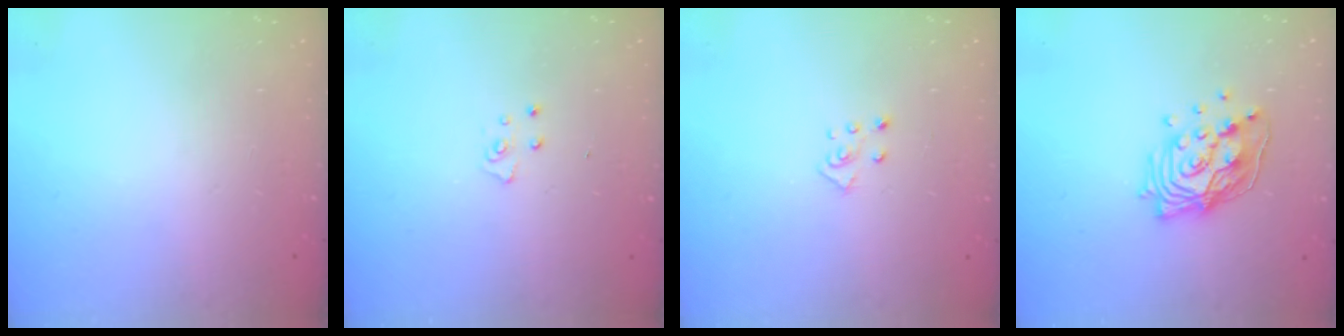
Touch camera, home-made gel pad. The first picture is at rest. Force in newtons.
{"total": 3.9, "press": 3.9, "slide": 0.3}
{"total": 3.9, "press": 3.8, "slide": 0.3}
{"total": 15.9, "press": 15.9, "slide": 1.5}